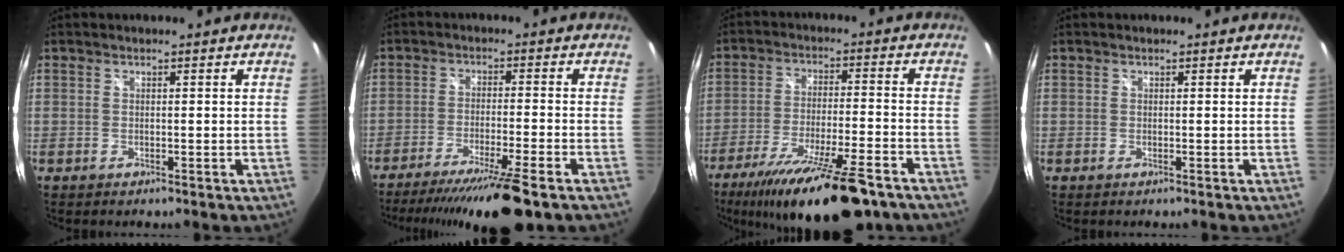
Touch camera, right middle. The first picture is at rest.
{"total": 14.6, "force": [-11.7, -0.3, 8.7], "torque": [-0.167, -0.031, -0.186]}
{"total": 20.2, "force": [-15.0, 4.0, 13.0], "torque": [-0.238, -0.047, -0.235]}
{"total": 0.0}